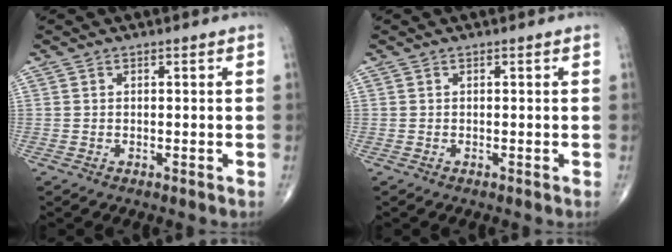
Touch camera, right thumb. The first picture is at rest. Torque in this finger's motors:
{"motor_torque": [-0.01, -0.01, 0.05, 0.05, 0.01]}